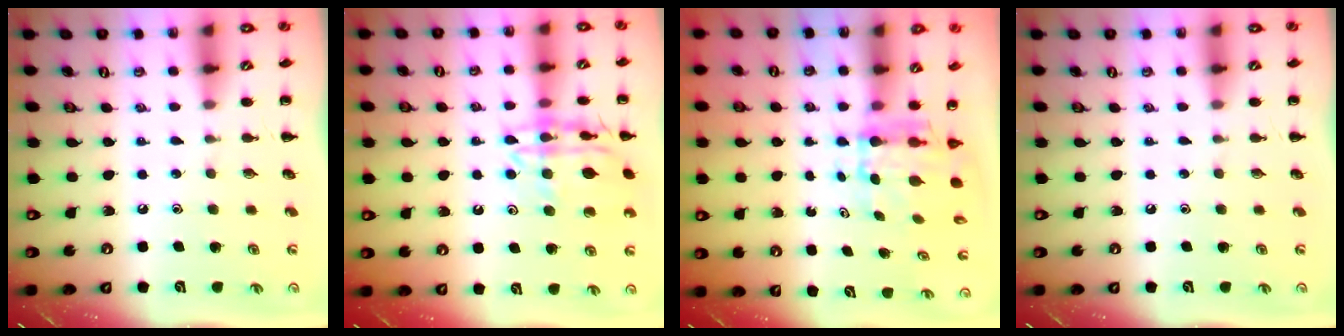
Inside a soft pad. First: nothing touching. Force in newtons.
{"total": 15.6, "press": 15.5, "slide": 1.5}
{"total": 5.7, "press": 5.6, "slide": 1.1}
{"total": 0.0}